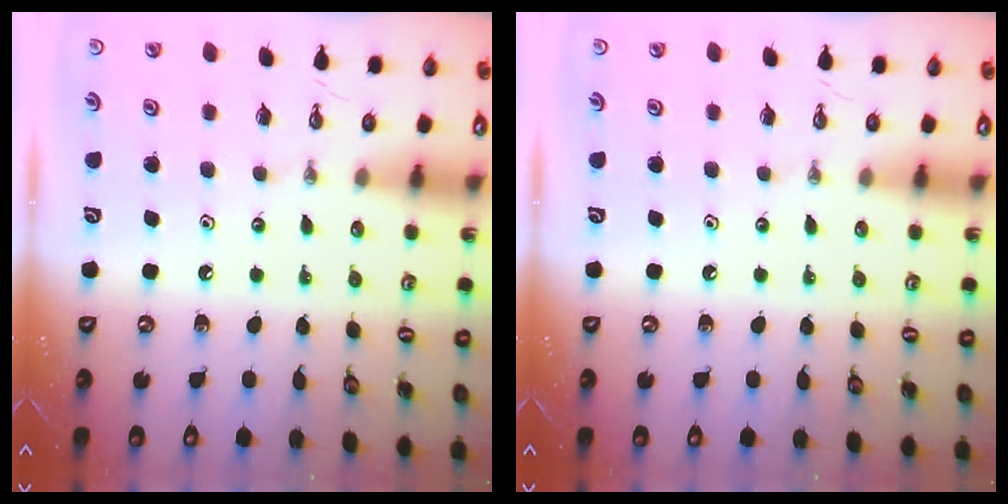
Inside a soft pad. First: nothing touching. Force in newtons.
{"total": 0.0}